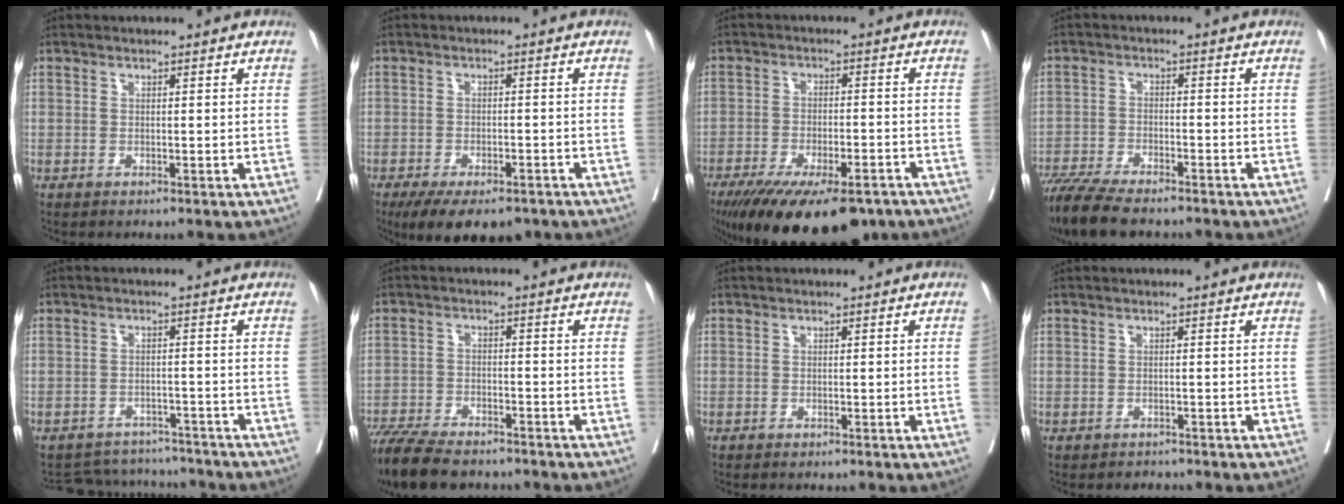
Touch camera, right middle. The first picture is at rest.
{"total": 10.6, "force": [-7.8, 4.2, 5.9], "torque": [-0.083, -0.009, -0.113]}
{"total": 18.0, "force": [-13.5, 5.5, 10.5], "torque": [-0.166, -0.026, -0.198]}
{"total": 11.7, "force": [-9.9, 2.2, 5.8], "torque": [-0.098, -0.022, -0.163]}
{"total": 8.5, "force": [-8.1, 2.5, 0.1], "torque": [0.004, 0.015, -0.109]}
{"total": 12.1, "force": [-10.1, 3.1, 5.7], "torque": [-0.100, -0.020, -0.166]}
{"total": 0.6, "force": [-0.1, -0.2, 0.6], "torque": [-0.005, 0.002, 0.001]}
{"total": 1.2, "force": [-1.0, 0.6, -0.2], "torque": [-0.003, 0.000, -0.018]}